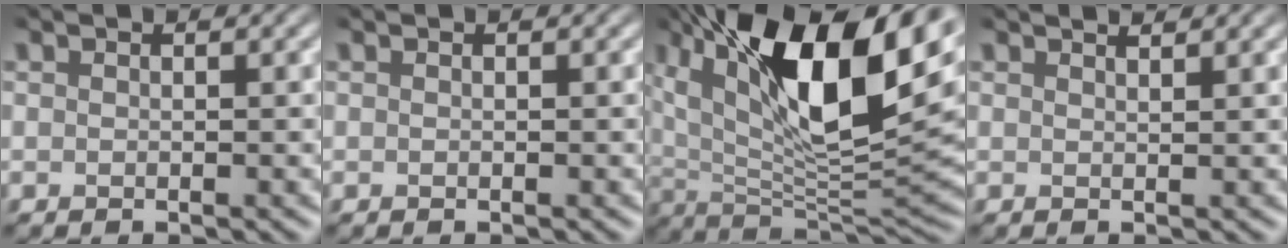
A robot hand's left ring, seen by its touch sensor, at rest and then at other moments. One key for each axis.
{"total": 0.0}
{"total": 16.7, "fx": 6.7, "fy": 6.5, "fz": 13.9, "tx": -0.235, "ty": 0.006, "tz": 0.114}
{"total": 1.7, "fx": 1.5, "fy": 0.3, "fz": 0.6, "tx": -0.005, "ty": 0.001, "tz": 0.015}